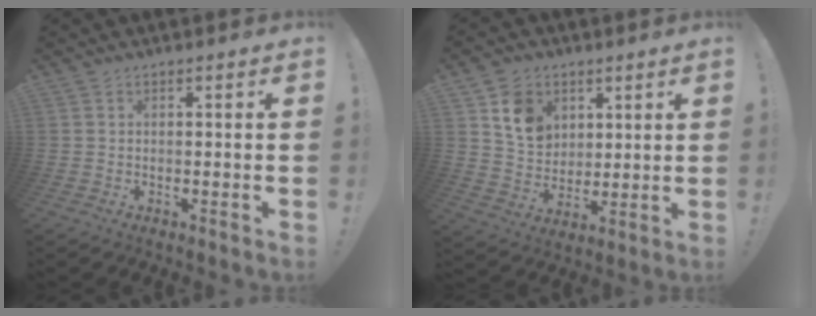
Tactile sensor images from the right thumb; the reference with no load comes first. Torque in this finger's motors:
{"motor_torque": [-0.68, 0.96, 0.40, -0.10, 0.31]}